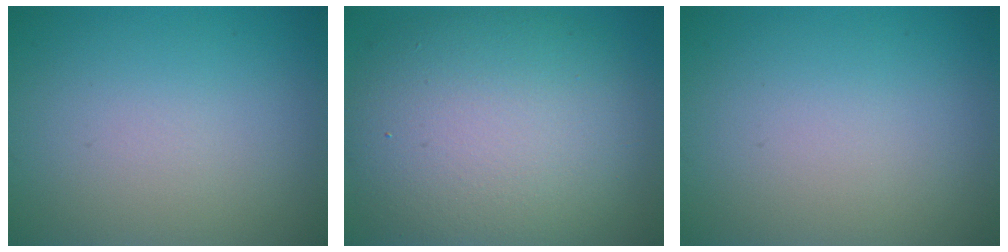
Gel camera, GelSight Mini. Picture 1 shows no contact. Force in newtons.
{"total": 11.5, "press": 11.4, "slide": 1.2}
{"total": 0.0}